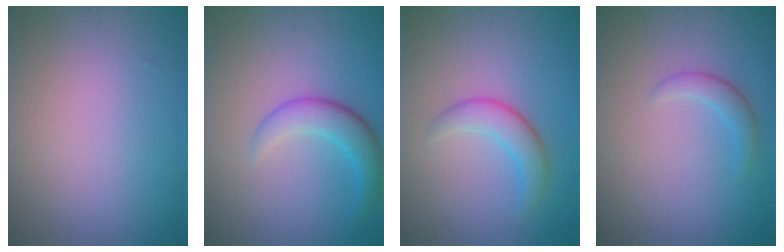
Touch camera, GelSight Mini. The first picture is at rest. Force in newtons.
{"total": 3.4, "press": 3.4, "slide": 0.2}
{"total": 2.9, "press": 2.9, "slide": 0.1}
{"total": 1.7, "press": 1.7, "slide": 0.1}